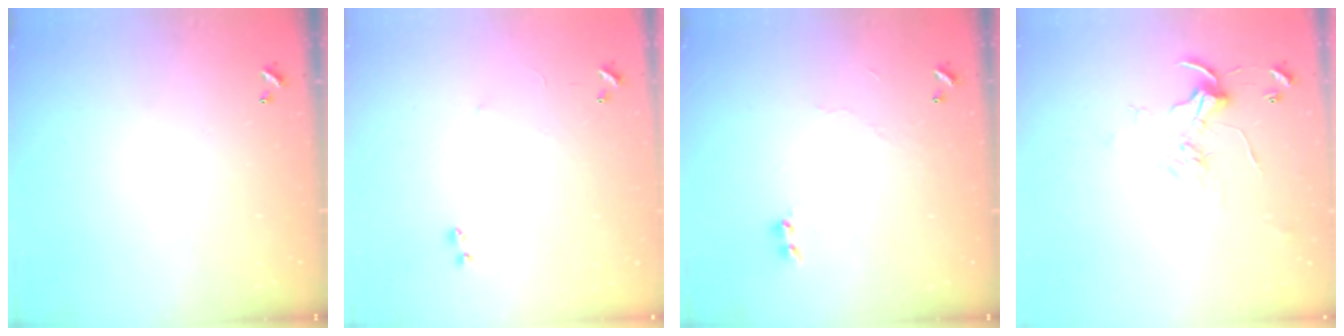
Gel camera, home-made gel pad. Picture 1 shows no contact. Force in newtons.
{"total": 7.4, "press": 7.3, "slide": 0.6}
{"total": 5.4, "press": 5.4, "slide": 0.3}
{"total": 2.5, "press": 2.5, "slide": 0.2}